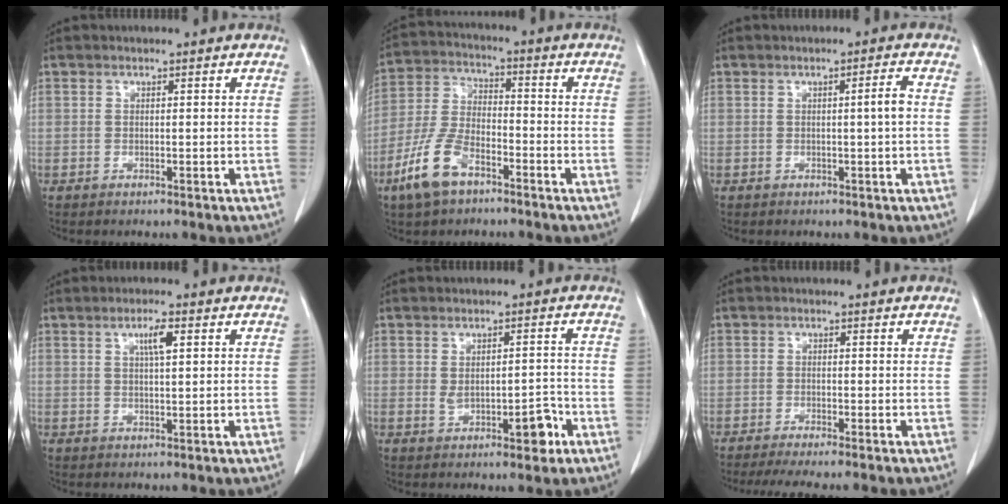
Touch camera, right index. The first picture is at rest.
{"total": 9.9, "force": [-5.9, 4.4, 6.6], "torque": [-0.157, 0.000, -0.118]}
{"total": 2.1, "force": [-0.1, -0.4, 2.0], "torque": [-0.030, 0.000, -0.001]}
{"total": 3.1, "force": [1.2, 0.3, 2.8], "torque": [-0.050, 0.000, 0.020]}
{"total": 5.3, "force": [-1.6, 2.1, 4.5], "torque": [-0.063, 0.006, -0.011]}
{"total": 6.2, "force": [-5.3, -0.2, 3.1], "torque": [-0.035, -0.013, -0.082]}